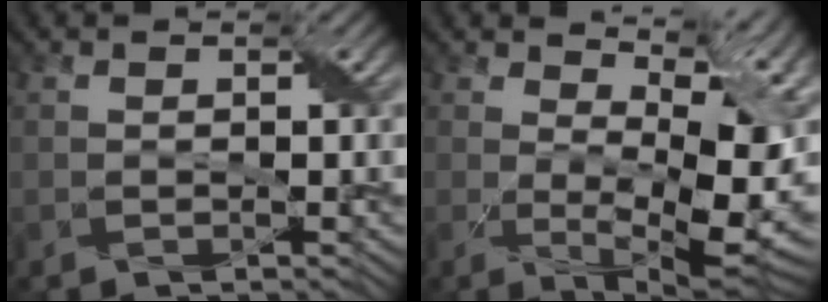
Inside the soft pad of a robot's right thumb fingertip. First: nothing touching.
{"total": 13.9, "force": [2.4, 6.0, 12.3], "torque": [-0.198, -0.011, 0.069]}